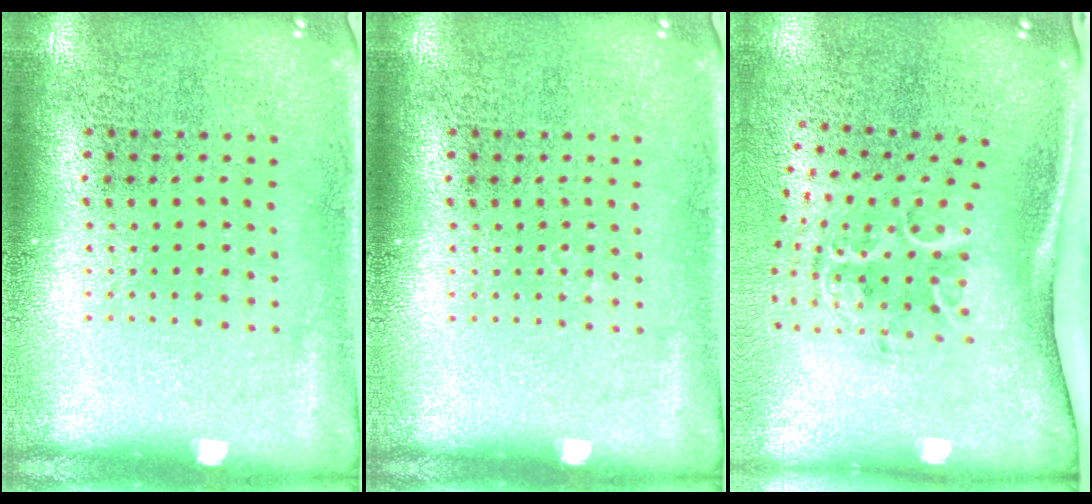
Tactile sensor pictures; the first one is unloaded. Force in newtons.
{"total": 0.0}
{"total": 2.2, "press": 1.4, "slide": 1.7}